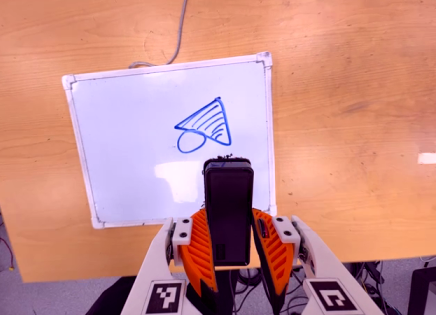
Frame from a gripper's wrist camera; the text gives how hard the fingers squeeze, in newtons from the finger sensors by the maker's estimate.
{"total": 4.7, "left": 3.4, "right": 6.0}